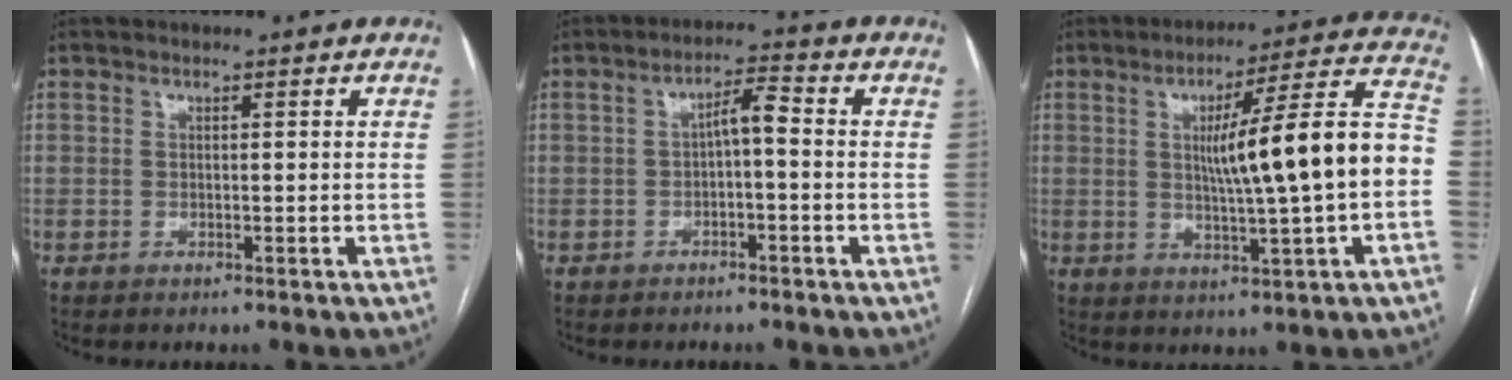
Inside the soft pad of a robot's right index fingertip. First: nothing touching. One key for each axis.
{"total": 3.9, "fx": -0.4, "fy": 1.0, "fz": 3.7, "tx": -0.062, "ty": 0.019, "tz": -0.006}
{"total": 16.1, "fx": -0.3, "fy": 0.2, "fz": 16.1, "tx": -0.235, "ty": 0.023, "tz": -0.005}